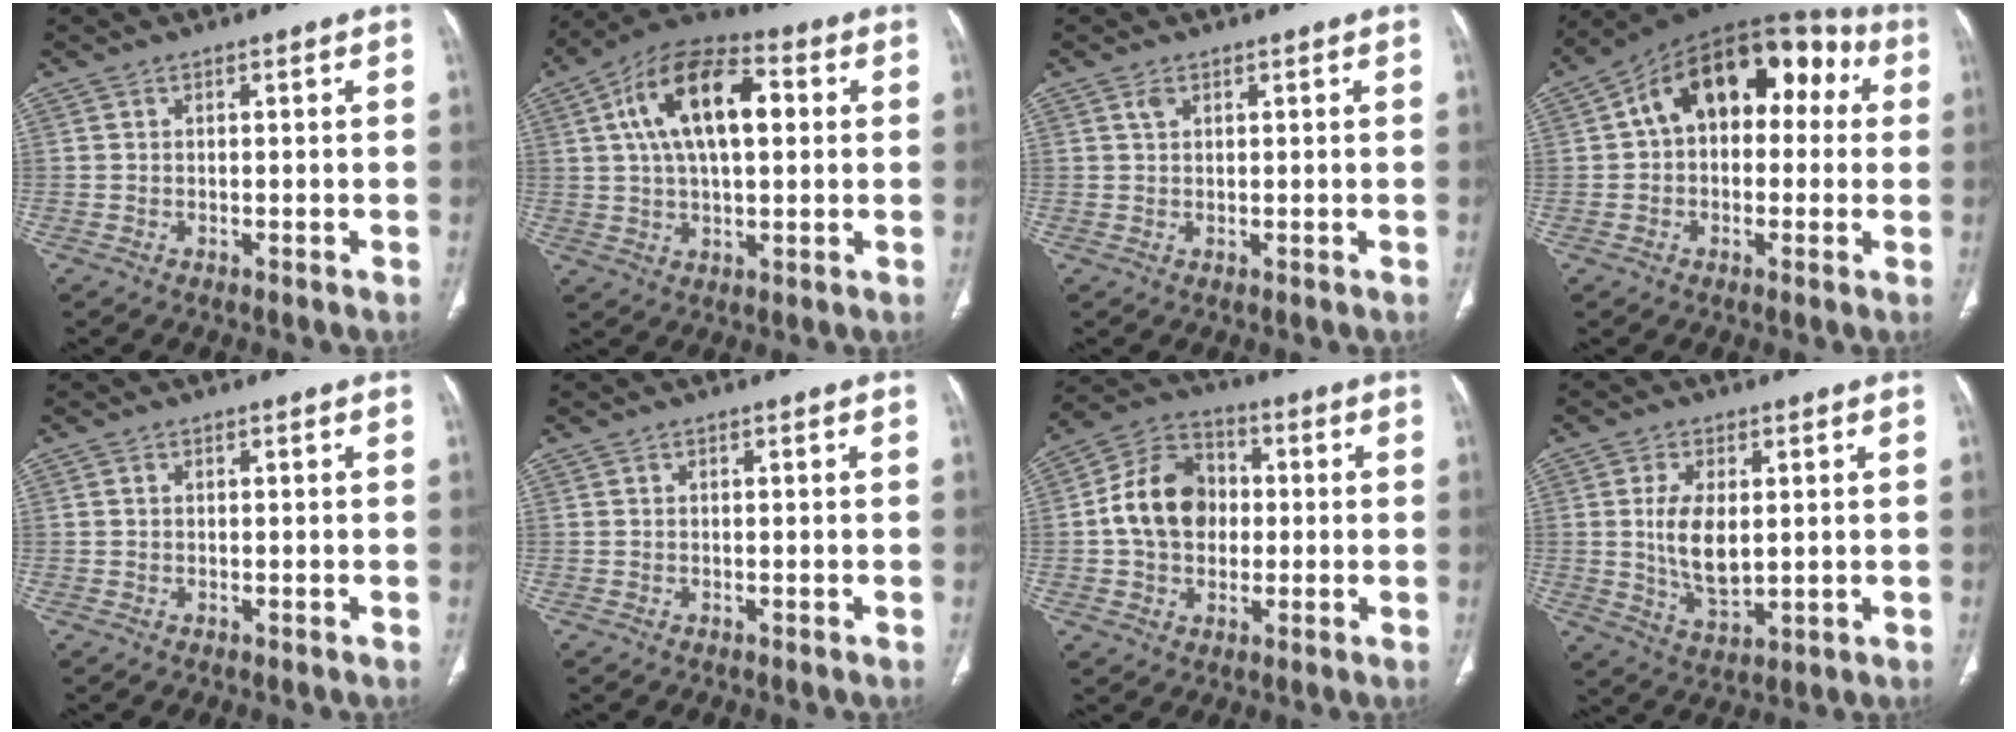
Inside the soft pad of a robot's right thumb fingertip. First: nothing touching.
{"total": 16.8, "force": [3.8, 8.4, 14.0], "torque": [-0.230, 0.019, 0.056]}
{"total": 1.2, "force": [0.7, 0.7, 0.8], "torque": [-0.015, 0.003, 0.014]}
{"total": 18.2, "force": [3.6, 11.4, 13.8], "torque": [-0.156, 0.053, 0.039]}
{"total": 0.0}
{"total": 0.0}
{"total": 13.1, "force": [0.2, 10.2, 8.2], "torque": [-0.121, 0.027, -0.003]}
{"total": 9.0, "force": [0.9, 4.7, 7.6], "torque": [-0.137, -0.019, 0.026]}